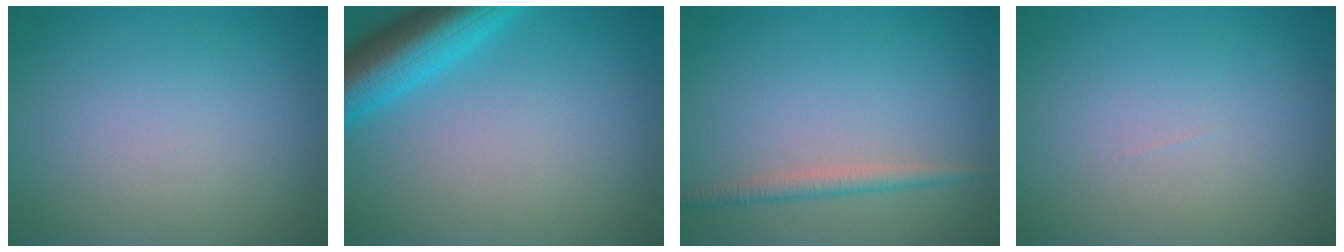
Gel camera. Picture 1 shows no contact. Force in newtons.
{"total": 7.1, "press": 7.1, "slide": 0.5}
{"total": 1.7, "press": 1.7, "slide": 0.1}
{"total": 0.0}